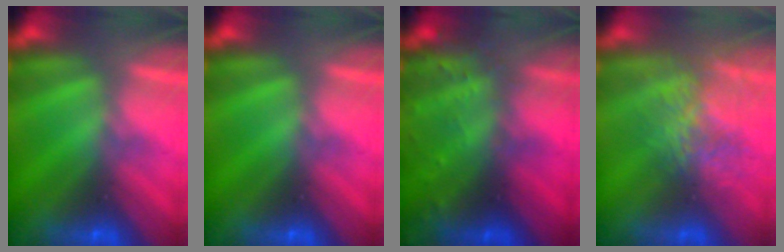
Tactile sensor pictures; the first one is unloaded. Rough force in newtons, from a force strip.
{"total": 0.0}
{"total": 7.0}
{"total": 3.8}